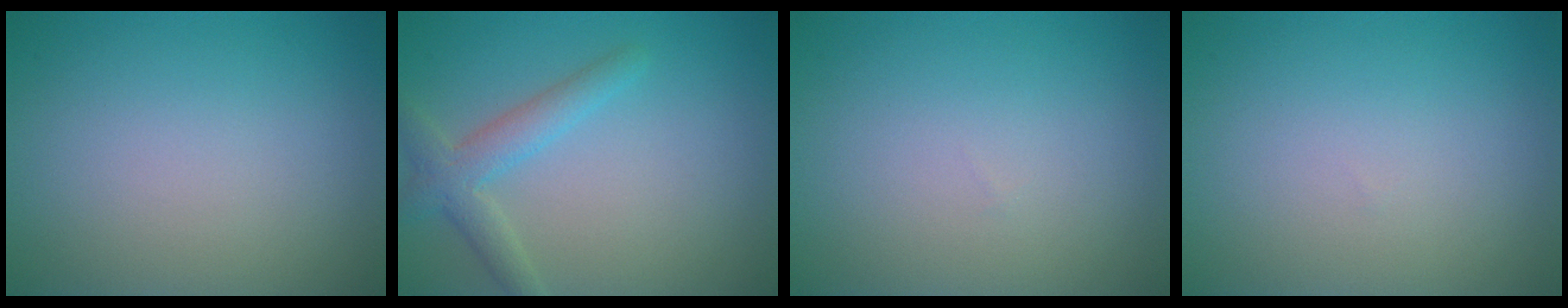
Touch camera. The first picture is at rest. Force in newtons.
{"total": 3.1, "press": 3.1, "slide": 0.2}
{"total": 0.0}
{"total": 0.0}